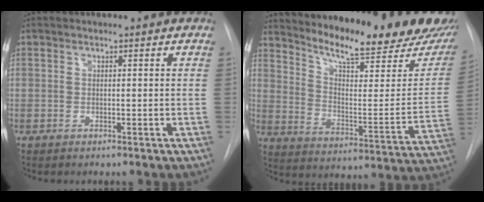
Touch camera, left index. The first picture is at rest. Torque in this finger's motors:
{"motor_torque": [0.46, -0.70, 0.19, 0.06]}